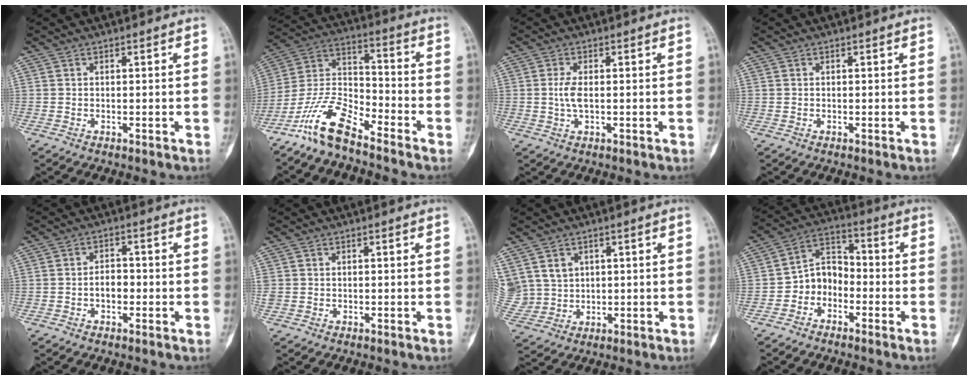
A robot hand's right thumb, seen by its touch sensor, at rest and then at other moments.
{"total": 11.7, "force": [-9.1, 3.7, 6.3], "torque": [-0.126, 0.072, -0.185]}
{"total": 3.0, "force": [-0.1, 1.2, 2.8], "torque": [-0.065, 0.000, -0.002]}
{"total": 0.0}
{"total": 3.3, "force": [-0.9, 2.2, 2.3], "torque": [-0.023, 0.014, -0.020]}
{"total": 1.1, "force": [0.1, 1.0, 0.6], "torque": [-0.014, 0.010, 0.005]}
{"total": 10.0, "force": [3.1, 8.6, 3.9], "torque": [-0.088, 0.012, 0.086]}
{"total": 7.5, "force": [-2.7, 5.9, 3.8], "torque": [-0.038, 0.041, -0.063]}